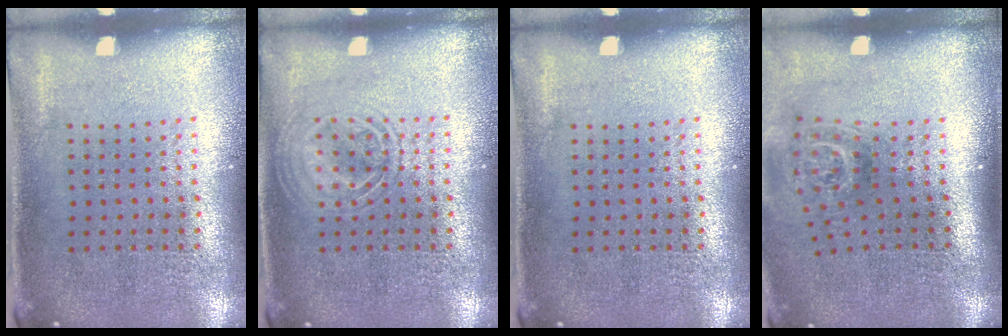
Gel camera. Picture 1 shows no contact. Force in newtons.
{"total": 2.1, "press": 2.1, "slide": 0.3}
{"total": 0.0}
{"total": 1.8, "press": 1.2, "slide": 1.3}